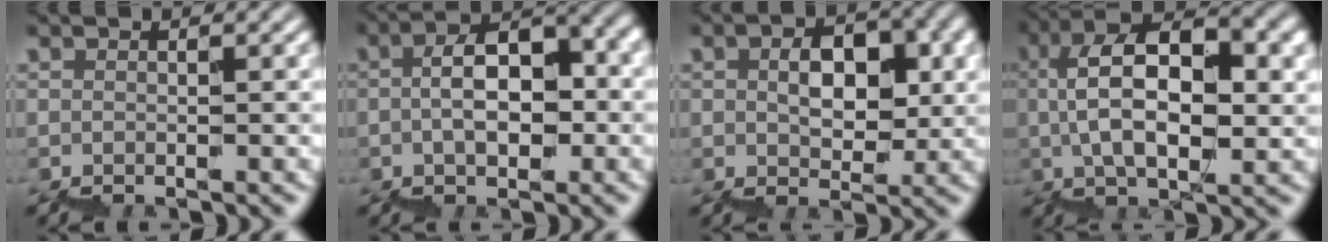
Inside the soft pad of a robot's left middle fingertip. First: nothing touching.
{"total": 5.1, "force": [0.5, 2.4, 4.5], "torque": [-0.070, 0.027, 0.003]}
{"total": 4.3, "force": [2.2, 2.5, 2.7], "torque": [-0.029, 0.018, 0.033]}
{"total": 8.3, "force": [2.0, 3.5, 7.2], "torque": [-0.127, 0.030, 0.034]}